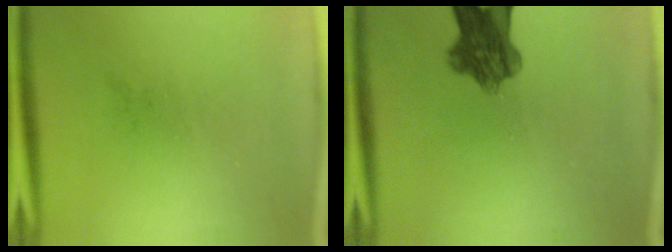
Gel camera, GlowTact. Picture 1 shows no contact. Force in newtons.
{"total": 7.4}